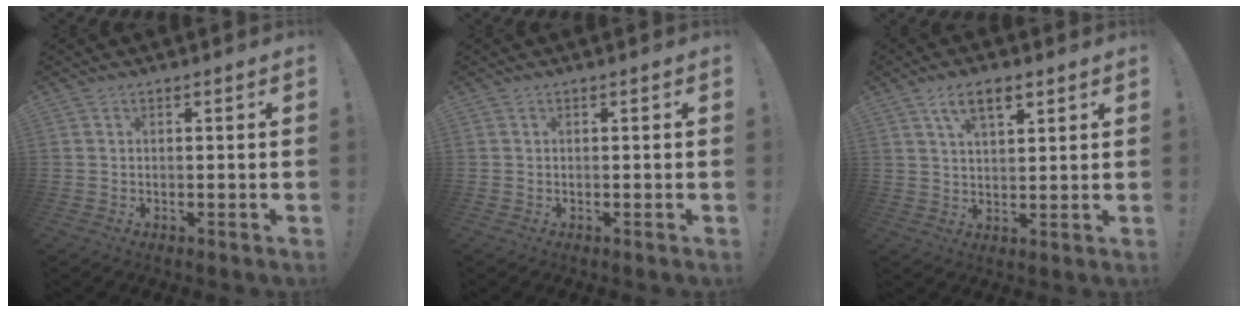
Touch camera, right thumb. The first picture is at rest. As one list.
[{"total": 0.0}, {"total": 7.4, "force": [4.1, 3.2, 5.3], "torque": [-0.084, -0.008, 0.072]}]